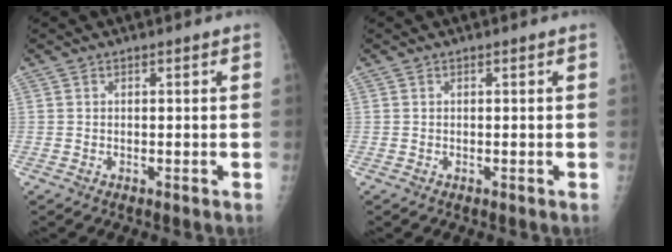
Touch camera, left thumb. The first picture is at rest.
{"total": 0.0}